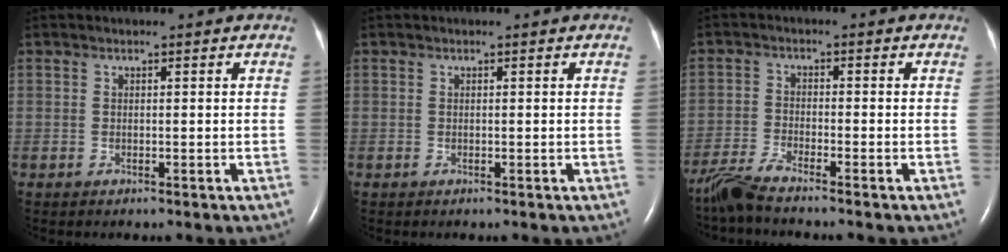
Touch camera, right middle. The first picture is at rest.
{"total": 0.0}
{"total": 4.6, "force": [-4.2, -0.4, 1.9], "torque": [-0.049, -0.021, -0.088]}